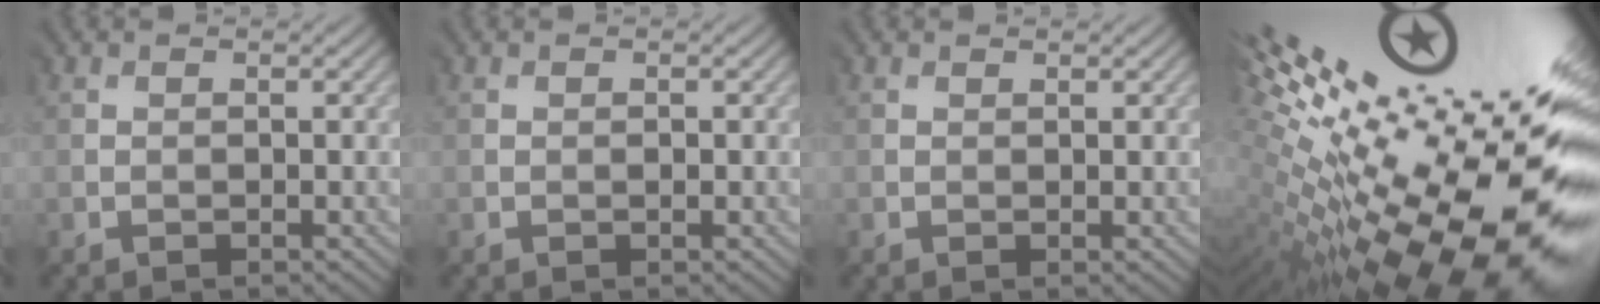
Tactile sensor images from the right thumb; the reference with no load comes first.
{"total": 0.0}
{"total": 0.7, "force": [0.4, 0.1, 0.5], "torque": [-0.013, -0.001, 0.007]}
{"total": 18.7, "force": [2.6, 7.9, 16.8], "torque": [-0.273, 0.005, 0.088]}